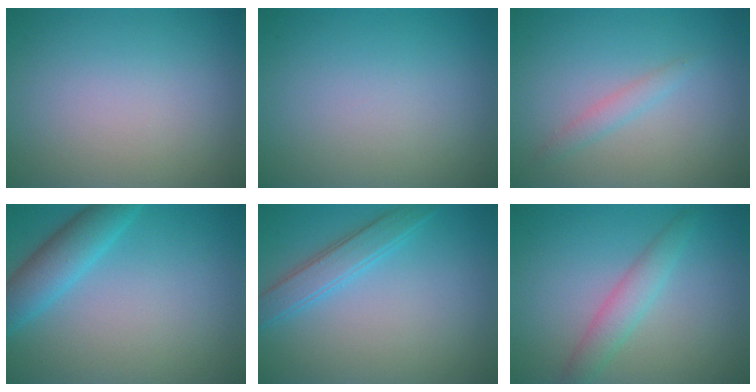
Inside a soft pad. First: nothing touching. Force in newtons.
{"total": 0.0}
{"total": 1.4, "press": 1.4, "slide": 0.1}
{"total": 4.0, "press": 4.0, "slide": 0.2}
{"total": 2.8, "press": 2.8, "slide": 0.1}
{"total": 2.6, "press": 2.6, "slide": 0.0}